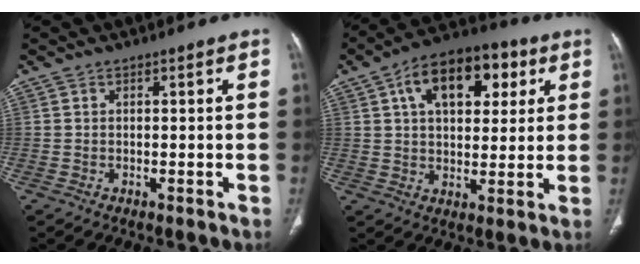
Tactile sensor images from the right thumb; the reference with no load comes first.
{"total": 16.2, "force": [6.0, 9.3, 11.8], "torque": [-0.142, 0.006, 0.090]}